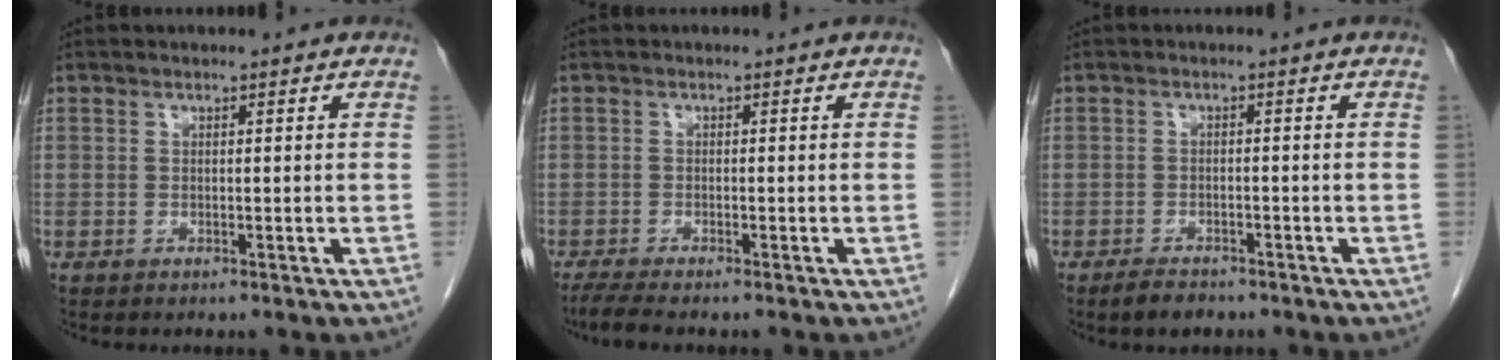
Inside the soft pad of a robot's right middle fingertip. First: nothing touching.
{"total": 3.2, "force": [-2.7, 0.0, 1.8], "torque": [-0.037, -0.009, -0.047]}
{"total": 3.0, "force": [-2.4, 1.2, 1.3], "torque": [-0.027, -0.002, -0.035]}